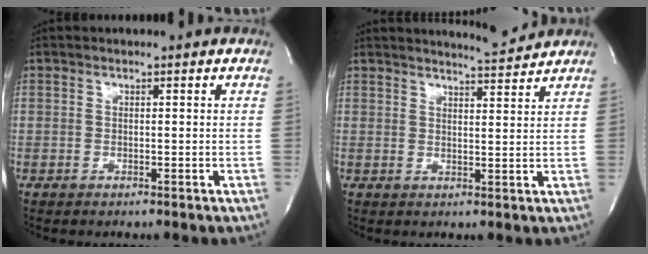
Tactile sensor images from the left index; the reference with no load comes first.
{"total": 4.5, "force": [4.4, -0.7, 0.2], "torque": [-0.013, -0.013, 0.061]}